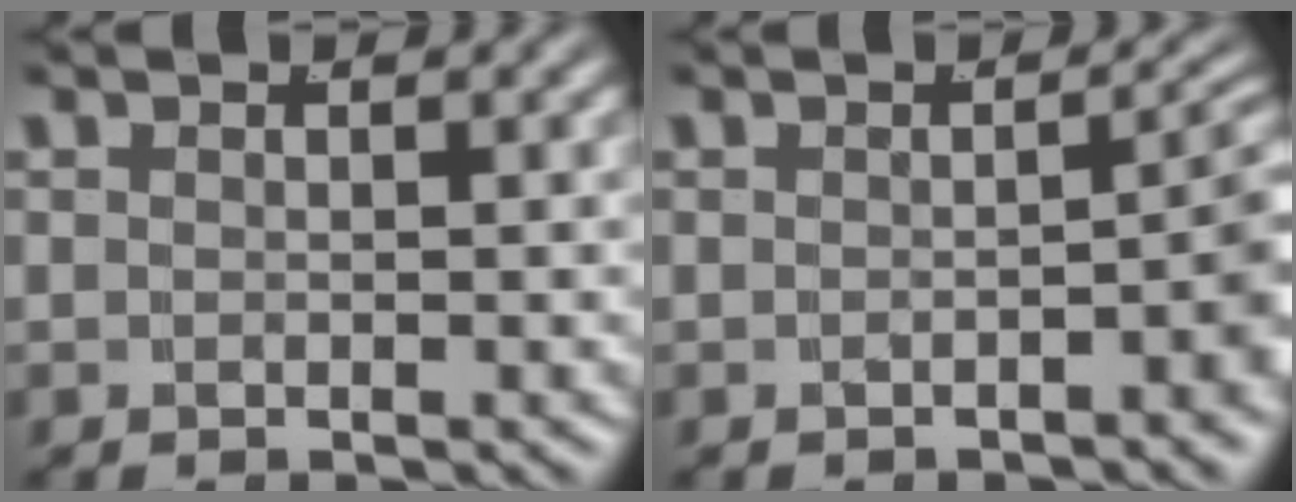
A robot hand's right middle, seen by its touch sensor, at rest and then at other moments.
{"total": 2.9, "force": [-0.9, 0.7, 2.6], "torque": [-0.022, 0.005, -0.014]}